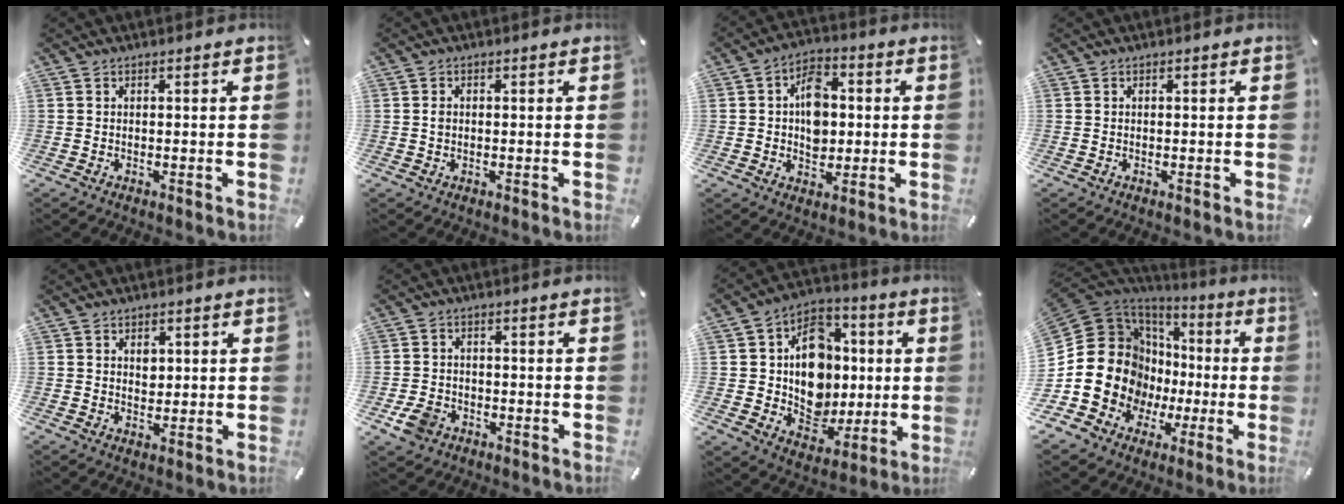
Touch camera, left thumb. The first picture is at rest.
{"total": 1.1, "force": [0.0, 0.9, 0.7], "torque": [-0.015, 0.004, -0.001]}
{"total": 9.5, "force": [0.2, 7.2, 6.1], "torque": [-0.092, 0.007, 0.005]}
{"total": 0.0}
{"total": 2.6, "force": [0.7, 2.1, 1.2], "torque": [0.006, -0.008, 0.005]}
{"total": 5.5, "force": [-2.6, 4.3, 2.4], "torque": [-0.046, 0.006, -0.050]}
{"total": 15.5, "force": [1.1, 13.4, 7.7], "torque": [-0.118, -0.007, 0.034]}
{"total": 19.3, "force": [0.1, 17.1, 8.8], "torque": [-0.188, -0.031, 0.028]}